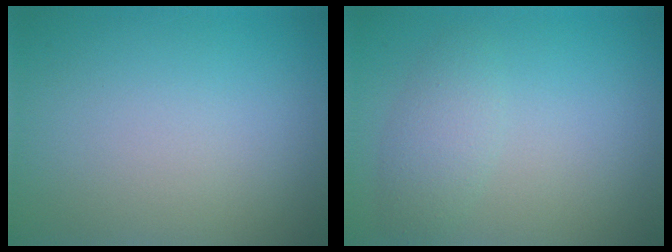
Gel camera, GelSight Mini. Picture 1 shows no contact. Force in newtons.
{"total": 2.2, "press": 2.2, "slide": 0.0}